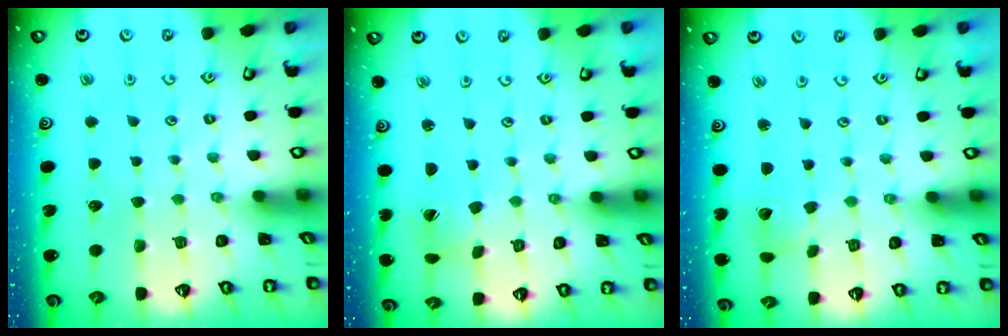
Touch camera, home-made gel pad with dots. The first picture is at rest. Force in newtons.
{"total": 2.5, "press": 2.4, "slide": 0.4}
{"total": 2.5, "press": 2.5, "slide": 0.3}